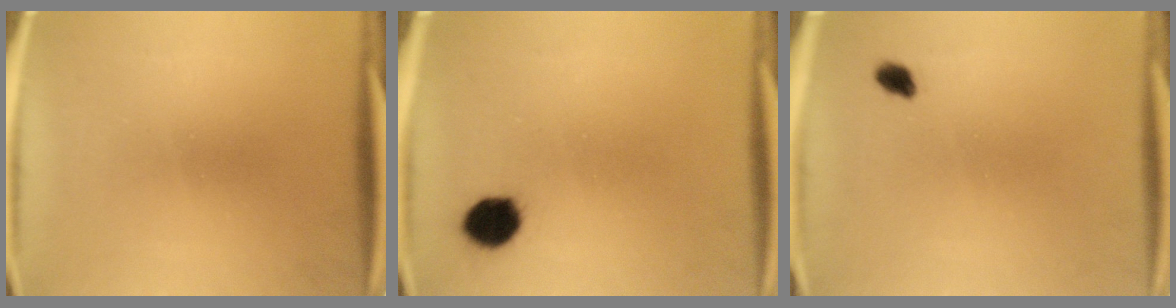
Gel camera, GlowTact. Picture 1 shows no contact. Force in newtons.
{"total": 6.1}
{"total": 1.9}